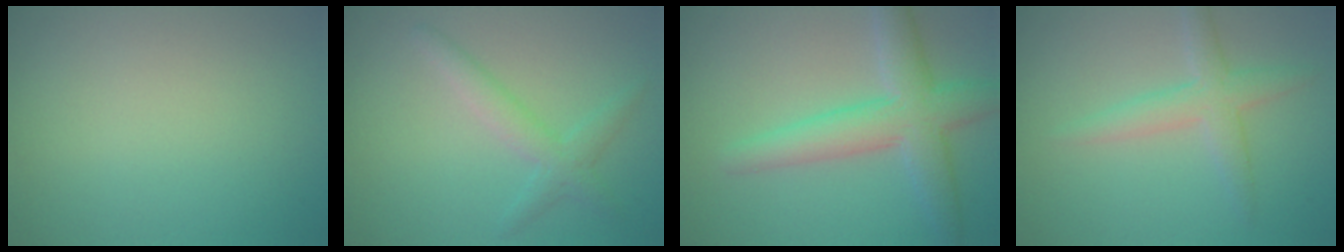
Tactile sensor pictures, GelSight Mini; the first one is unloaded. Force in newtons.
{"total": 2.3, "press": 2.3, "slide": 0.1}
{"total": 5.4, "press": 5.3, "slide": 0.2}
{"total": 2.8, "press": 2.8, "slide": 0.1}